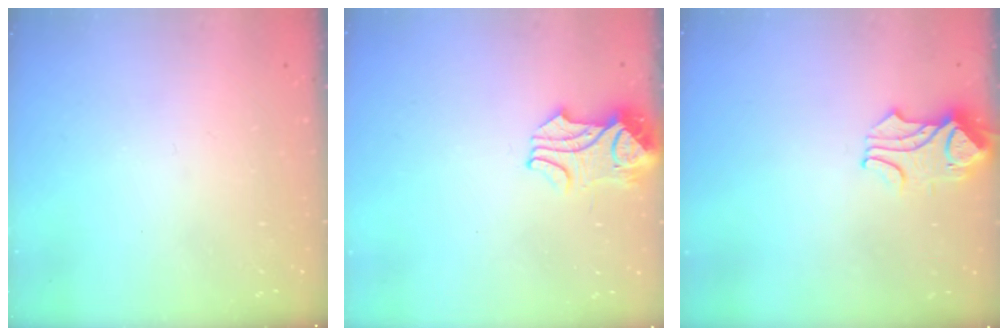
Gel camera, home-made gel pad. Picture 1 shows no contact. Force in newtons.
{"total": 2.2, "press": 2.1, "slide": 0.6}
{"total": 1.5, "press": 1.5, "slide": 0.5}